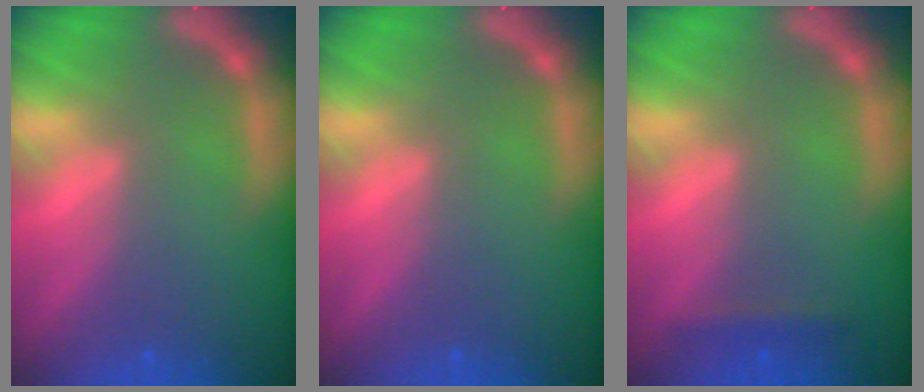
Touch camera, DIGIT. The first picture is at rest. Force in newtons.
{"total": 0.0}
{"total": 1.4}